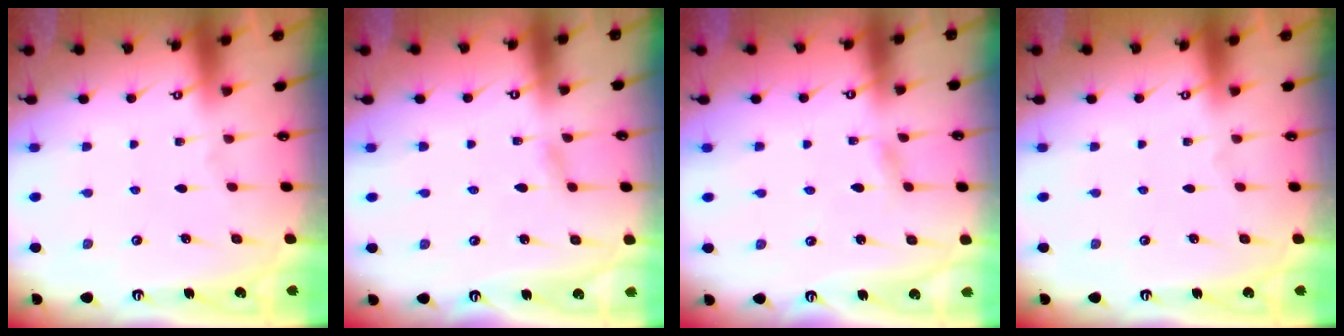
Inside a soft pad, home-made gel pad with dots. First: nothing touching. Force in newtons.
{"total": 2.9, "press": 2.8, "slide": 0.3}
{"total": 2.1, "press": 2.1, "slide": 0.2}
{"total": 0.0}